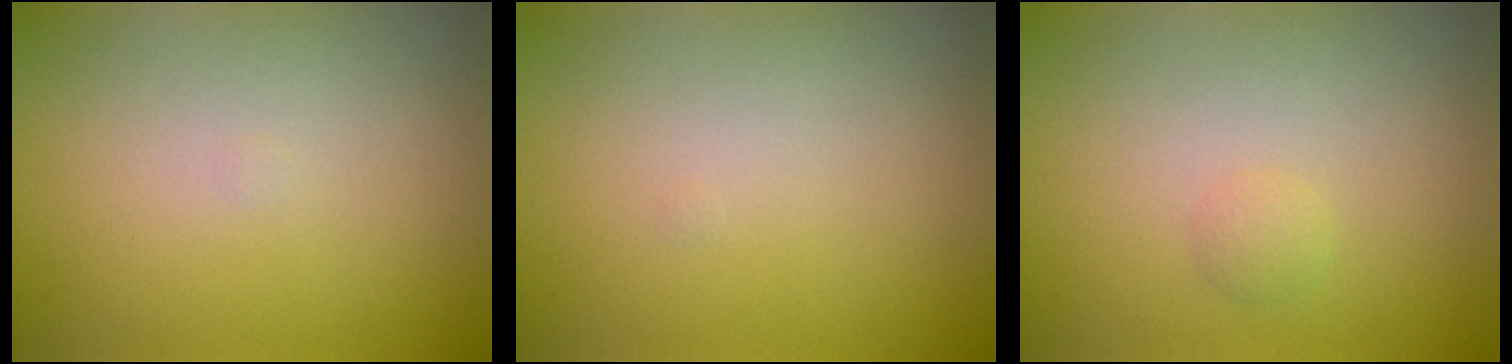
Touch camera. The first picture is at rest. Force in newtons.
{"total": 0.0}
{"total": 0.8, "press": 0.8, "slide": 0.1}